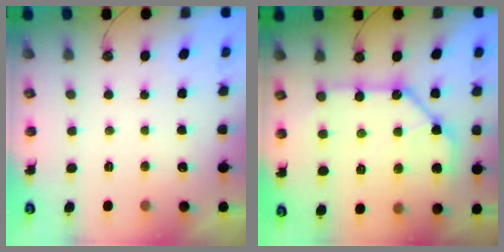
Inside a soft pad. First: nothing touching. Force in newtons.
{"total": 14.6, "press": 14.5, "slide": 1.1}